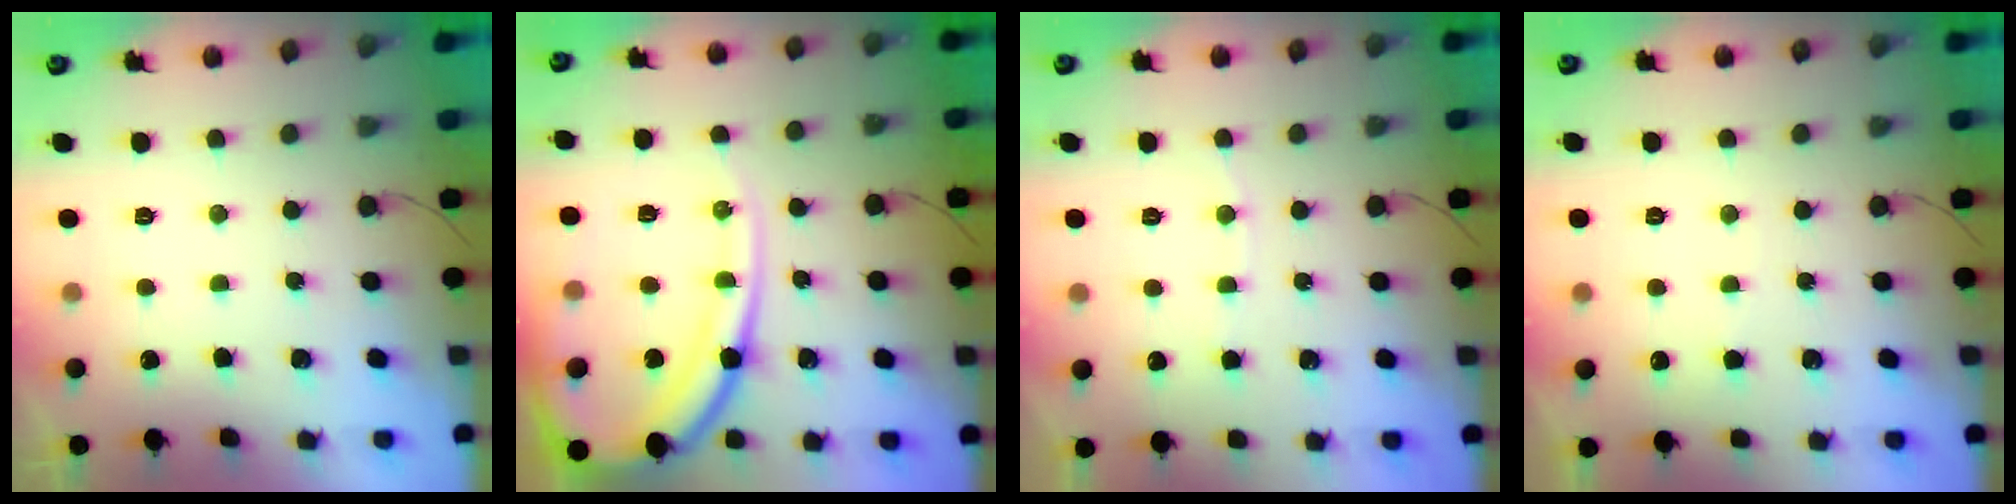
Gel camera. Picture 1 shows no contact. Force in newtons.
{"total": 18.1, "press": 18.0, "slide": 2.0}
{"total": 3.9, "press": 3.8, "slide": 0.3}
{"total": 2.7, "press": 2.6, "slide": 0.4}